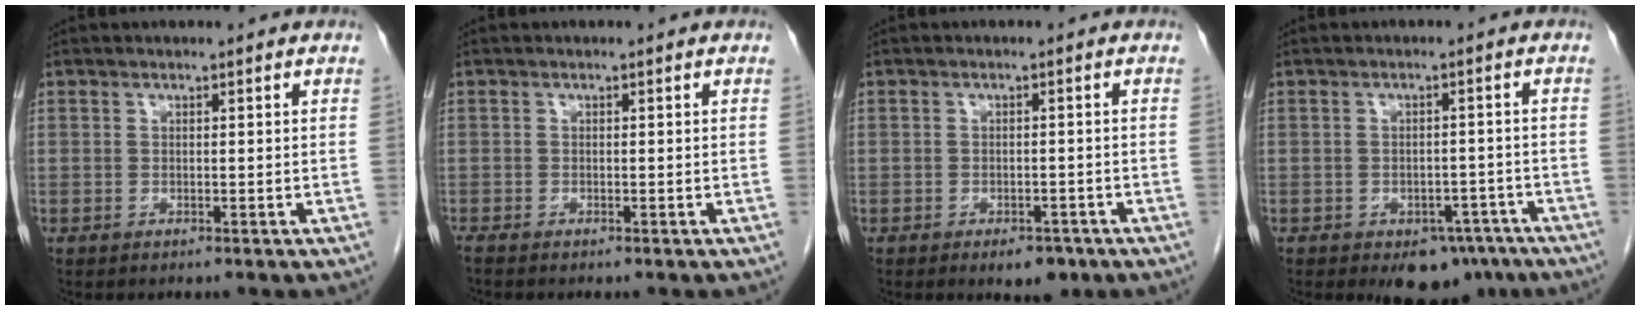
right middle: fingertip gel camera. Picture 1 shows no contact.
{"total": 0.8, "force": [-0.7, -0.1, 0.3], "torque": [-0.010, -0.002, -0.016]}
{"total": 3.4, "force": [-2.2, 1.6, 1.9], "torque": [-0.021, -0.001, -0.021]}
{"total": 6.6, "force": [-4.7, 3.4, 3.0], "torque": [-0.024, 0.005, -0.060]}